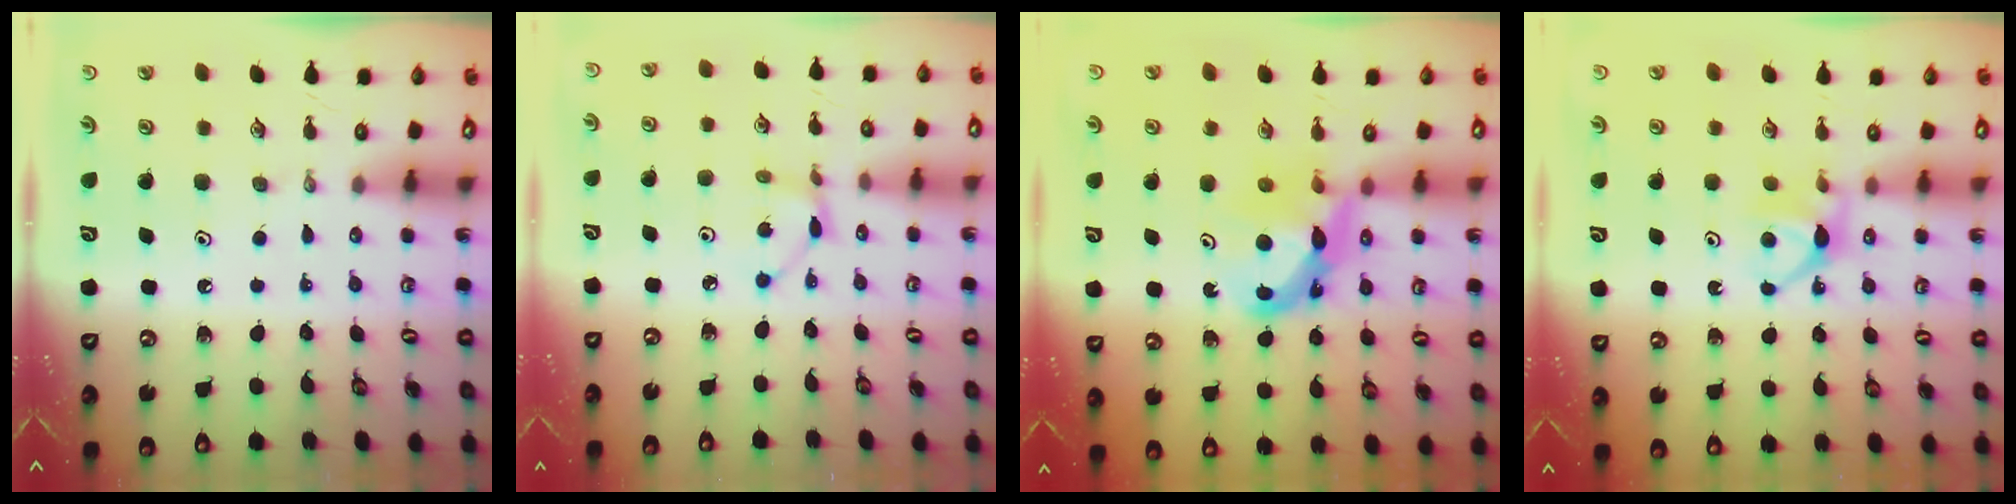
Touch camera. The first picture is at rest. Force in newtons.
{"total": 3.6, "press": 3.6, "slide": 0.3}
{"total": 8.8, "press": 8.8, "slide": 0.6}
{"total": 5.6, "press": 5.5, "slide": 0.7}